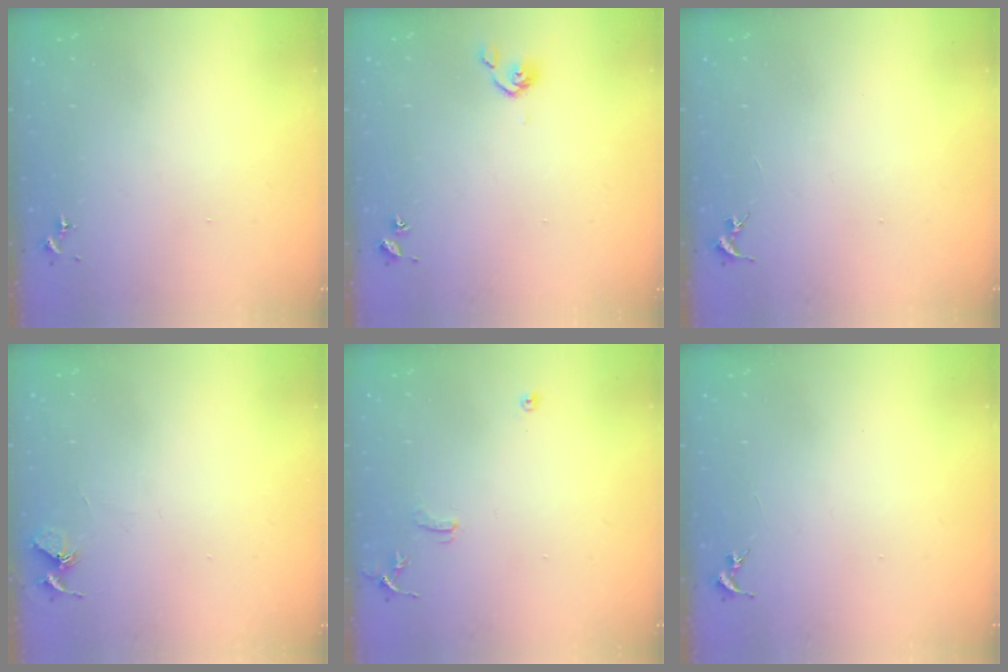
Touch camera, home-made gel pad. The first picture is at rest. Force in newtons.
{"total": 4.6, "press": 4.5, "slide": 0.9}
{"total": 0.0}
{"total": 5.1, "press": 5.1, "slide": 0.5}
{"total": 7.6, "press": 7.6, "slide": 0.6}
{"total": 0.0}